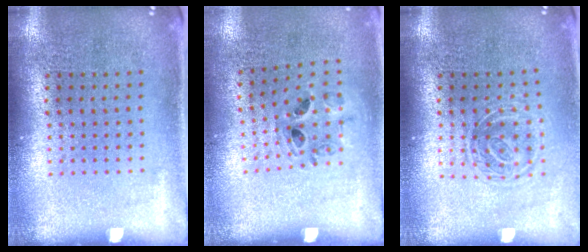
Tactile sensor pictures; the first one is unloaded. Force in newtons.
{"total": 0.9, "press": 0.7, "slide": 0.4}
{"total": 1.2, "press": 1.0, "slide": 0.7}